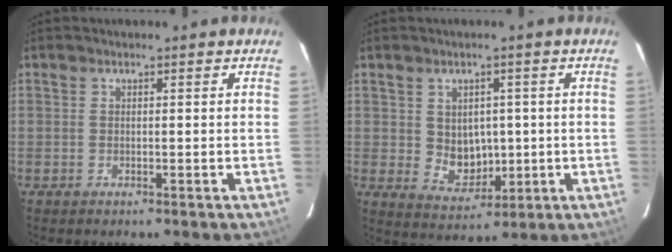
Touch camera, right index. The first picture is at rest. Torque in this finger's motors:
{"motor_torque": [0.22, 0.00, 0.20, 0.04]}